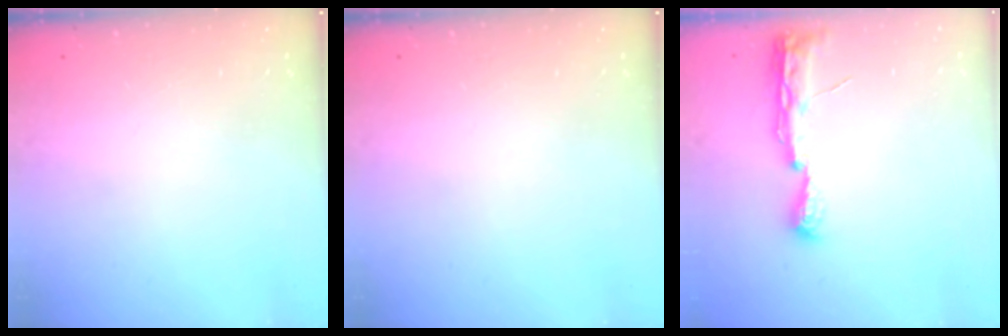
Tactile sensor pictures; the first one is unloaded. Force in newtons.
{"total": 0.0}
{"total": 8.2, "press": 8.2, "slide": 1.0}